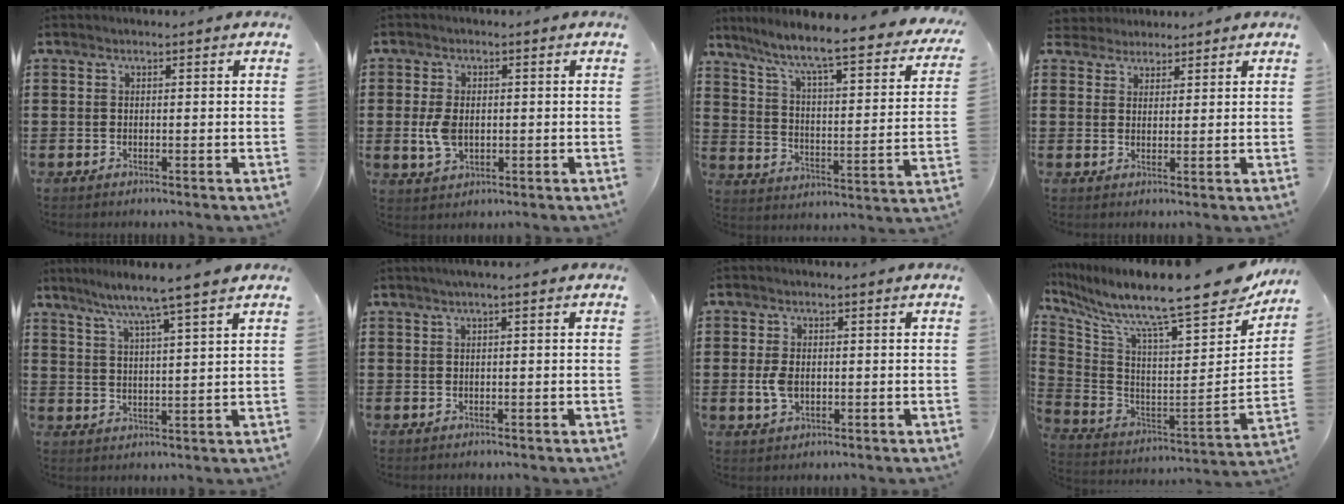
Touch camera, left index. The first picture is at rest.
{"total": 4.7, "force": [0.0, 2.9, 3.7], "torque": [-0.094, 0.000, -0.005]}
{"total": 7.0, "force": [5.6, -0.3, 4.2], "torque": [-0.104, -0.054, 0.083]}
{"total": 2.4, "force": [2.1, 1.1, -0.4], "torque": [-0.003, 0.005, 0.040]}
{"total": 6.2, "force": [5.1, -1.3, 3.3], "torque": [-0.080, -0.025, 0.085]}
{"total": 1.0, "force": [0.2, -0.1, 1.0], "torque": [-0.015, -0.004, 0.005]}
{"total": 3.6, "force": [-0.2, 2.1, 2.9], "torque": [-0.078, -0.004, -0.008]}
{"total": 12.4, "force": [10.2, 0.5, 7.0], "torque": [-0.148, -0.091, 0.159]}